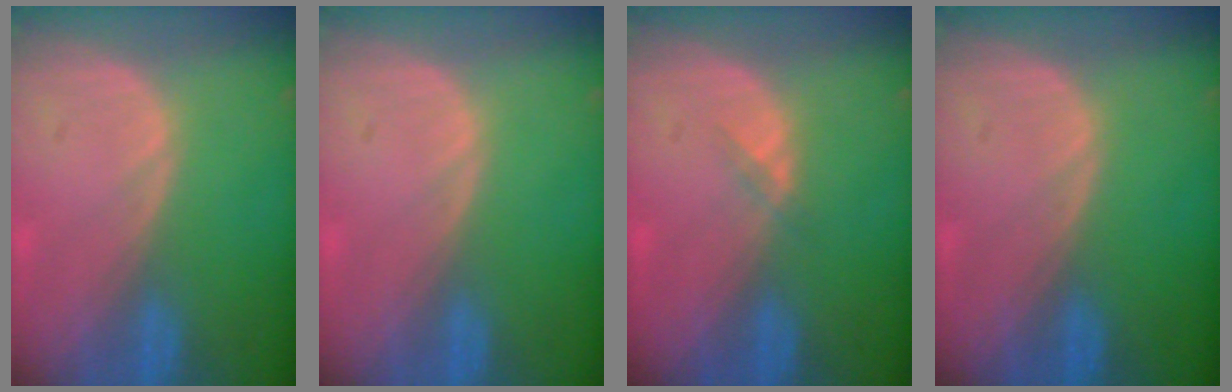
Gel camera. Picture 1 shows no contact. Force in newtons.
{"total": 0.0}
{"total": 1.3, "press": 0.9, "slide": 0.9}
{"total": 0.0}